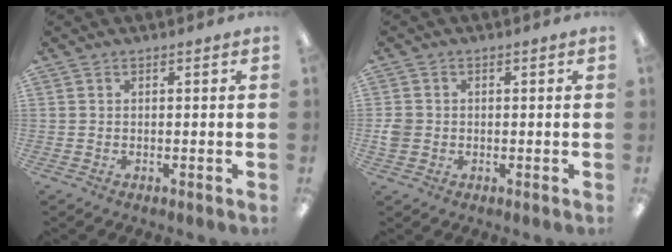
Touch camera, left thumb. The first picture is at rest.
{"total": 3.2, "force": [-0.2, 3.1, 0.9], "torque": [-0.008, 0.002, -0.004]}